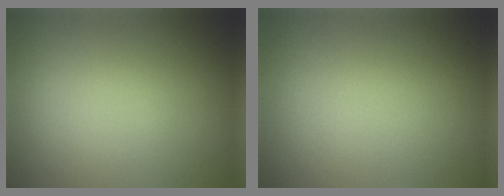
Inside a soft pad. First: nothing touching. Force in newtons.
{"total": 0.0}